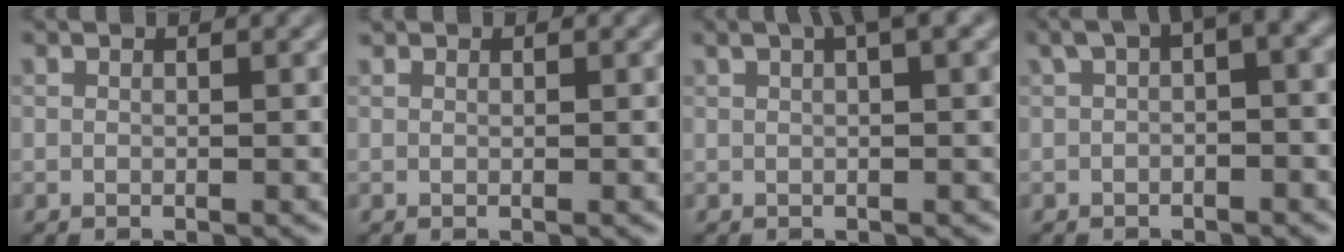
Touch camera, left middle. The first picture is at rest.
{"total": 0.5, "force": [0.4, 0.3, 0.0], "torque": [0.001, -0.002, 0.004]}
{"total": 3.9, "force": [2.2, 0.7, 3.2], "torque": [-0.043, 0.013, 0.032]}
{"total": 5.4, "force": [2.0, 1.9, 4.6], "torque": [-0.057, 0.020, 0.023]}